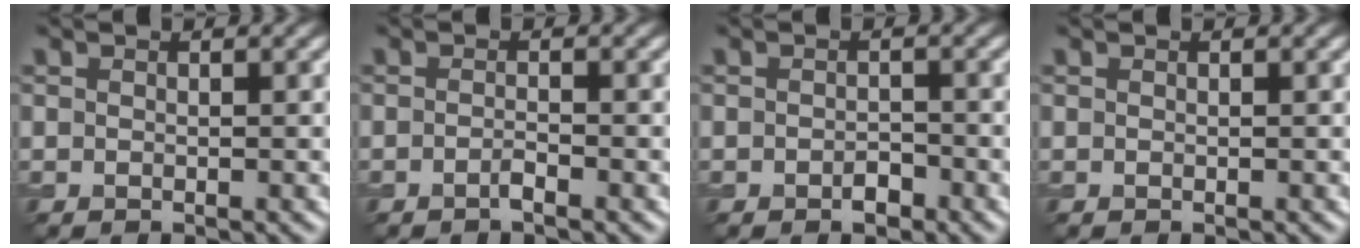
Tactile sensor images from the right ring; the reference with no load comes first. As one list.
[{"total": 0.9, "force": [-0.6, 0.1, 0.7], "torque": [-0.014, 0.003, -0.014]}, {"total": 1.3, "force": [-0.8, 0.7, 0.8], "torque": [-0.011, 0.000, -0.013]}, {"total": 0.0}]